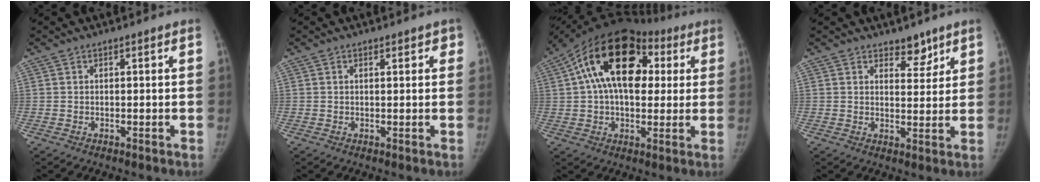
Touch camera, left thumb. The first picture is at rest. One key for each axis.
{"total": 1.7, "fx": 0.8, "fy": 0.9, "fz": 1.1, "tx": -0.002, "ty": -0.001, "tz": 0.008}
{"total": 21.4, "fx": 5.4, "fy": 13.3, "fz": 15.8, "tx": -0.259, "ty": 0.036, "tz": 0.079}
{"total": 4.2, "fx": 3.2, "fy": 2.2, "fz": 1.5, "tx": 0.010, "ty": -0.022, "tz": 0.049}